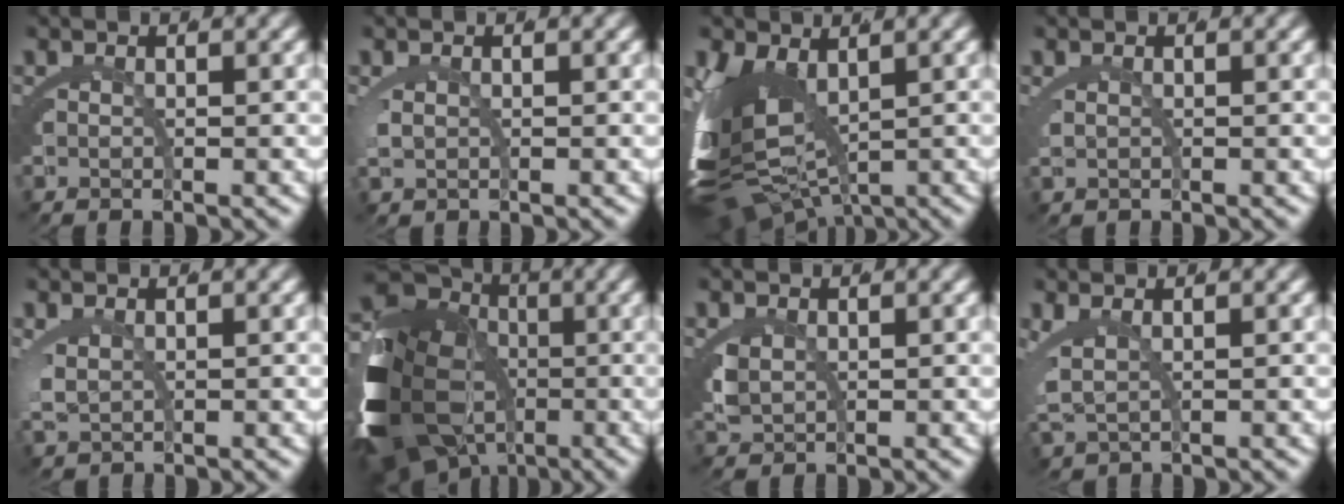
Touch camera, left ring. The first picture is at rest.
{"total": 0.9, "force": [0.2, 0.3, 0.8], "torque": [-0.031, -0.013, 0.015]}
{"total": 11.2, "force": [-2.2, 7.1, 8.4], "torque": [-0.195, -0.049, -0.010]}
{"total": 0.7, "force": [0.3, 0.1, 0.6], "torque": [-0.024, -0.012, 0.017]}
{"total": 1.4, "force": [0.6, 0.7, 1.1], "torque": [-0.046, -0.020, 0.029]}
{"total": 16.7, "force": [-2.7, 11.7, 11.7], "torque": [-0.207, -0.056, -0.026]}
{"total": 1.6, "force": [0.3, 1.0, 1.2], "torque": [-0.044, -0.022, 0.023]}
{"total": 2.7, "force": [1.1, 1.3, 2.1], "torque": [-0.059, -0.013, 0.031]}